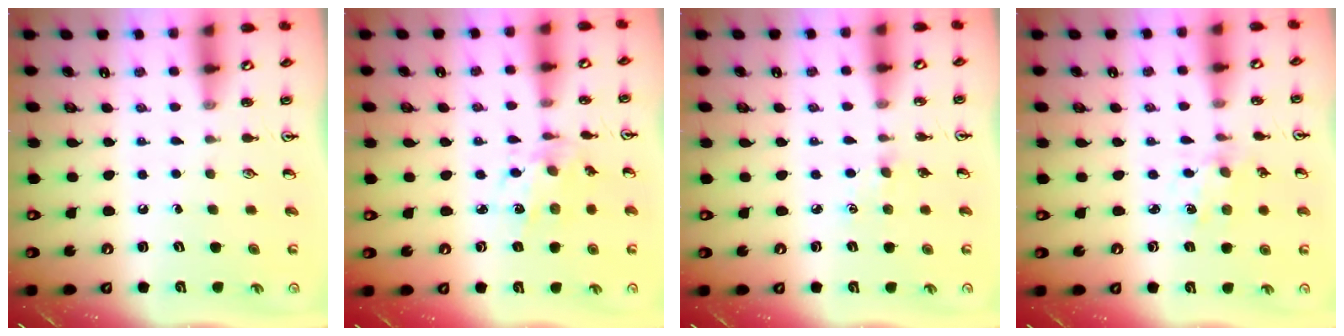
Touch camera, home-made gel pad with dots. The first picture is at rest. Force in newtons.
{"total": 6.0, "press": 5.8, "slide": 1.7}
{"total": 2.2, "press": 2.2, "slide": 0.4}
{"total": 1.1, "press": 1.0, "slide": 0.2}